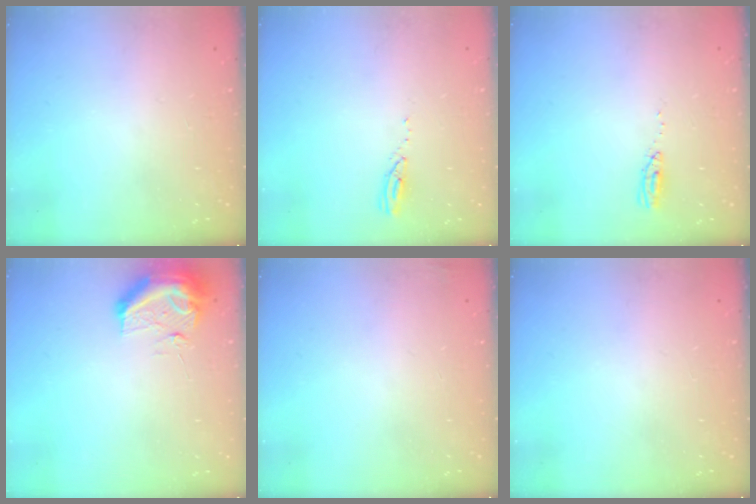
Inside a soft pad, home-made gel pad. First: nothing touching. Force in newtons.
{"total": 3.4, "press": 3.4, "slide": 0.3}
{"total": 3.7, "press": 3.4, "slide": 1.5}
{"total": 19.2, "press": 13.9, "slide": 13.3}
{"total": 2.8, "press": 2.6, "slide": 0.9}
{"total": 0.0}